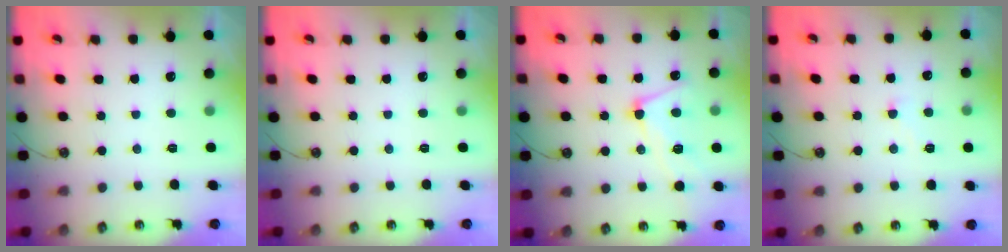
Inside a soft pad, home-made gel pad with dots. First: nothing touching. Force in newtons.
{"total": 0.0}
{"total": 6.2, "press": 6.2, "slide": 1.0}
{"total": 4.2, "press": 4.2, "slide": 0.5}